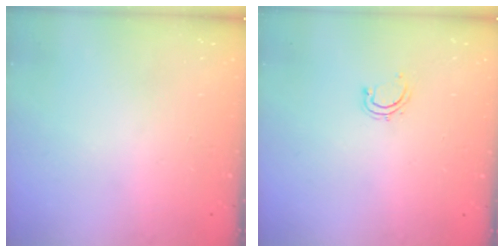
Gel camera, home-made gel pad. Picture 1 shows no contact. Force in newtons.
{"total": 4.0, "press": 3.8, "slide": 1.1}